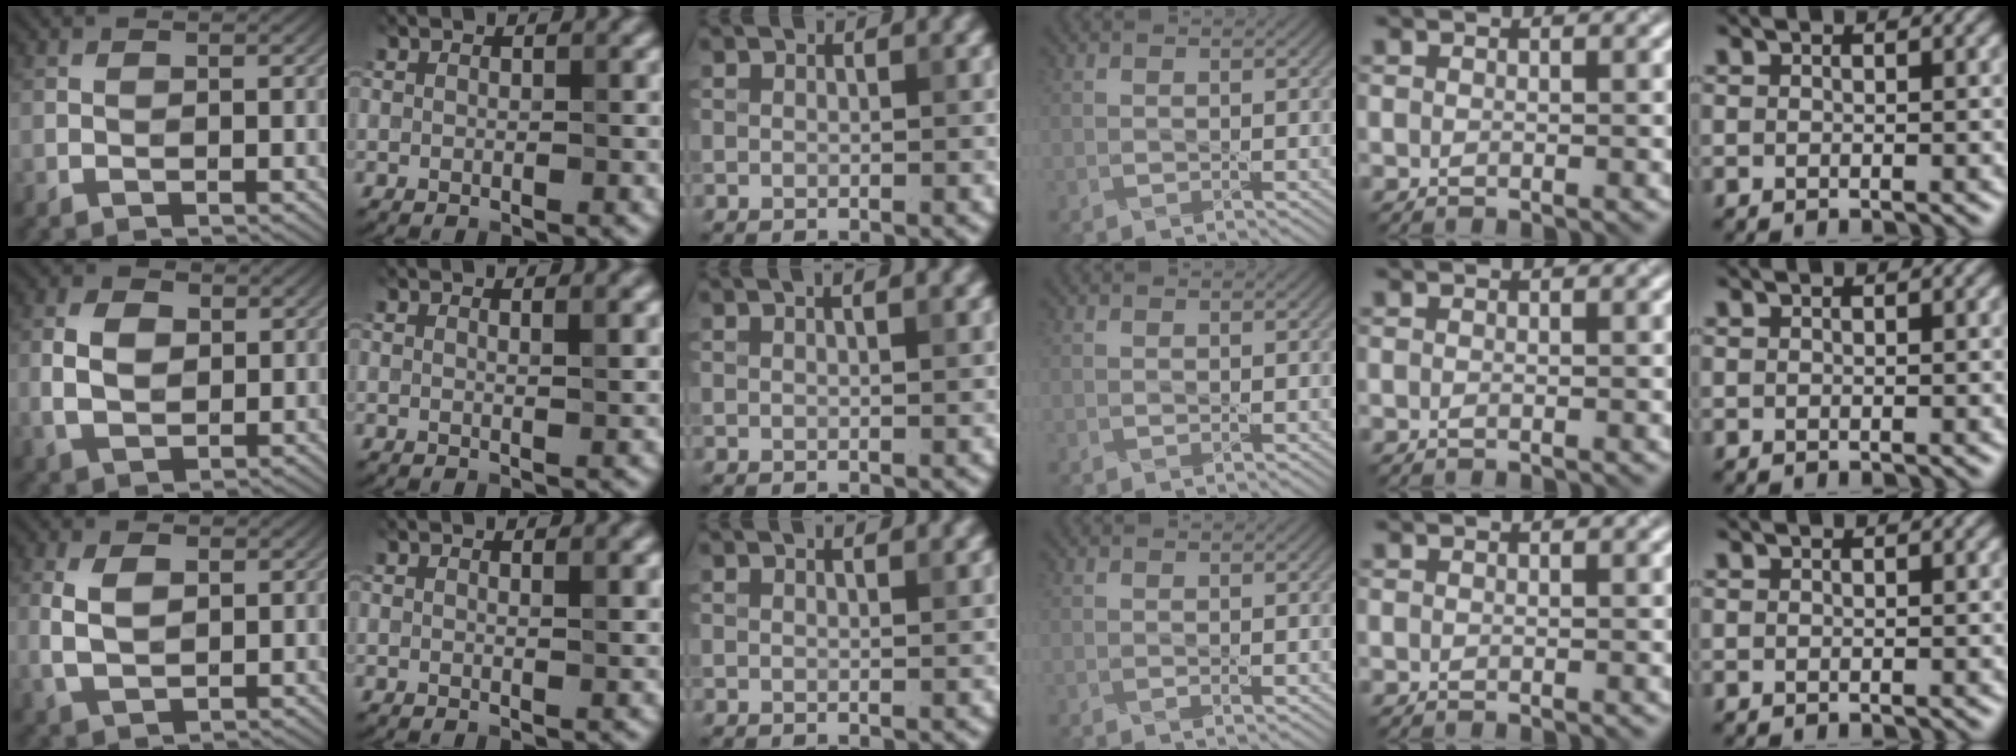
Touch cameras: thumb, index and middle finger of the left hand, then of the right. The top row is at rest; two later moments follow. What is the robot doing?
{"motion": "disassemble", "object": "velcro strap"}